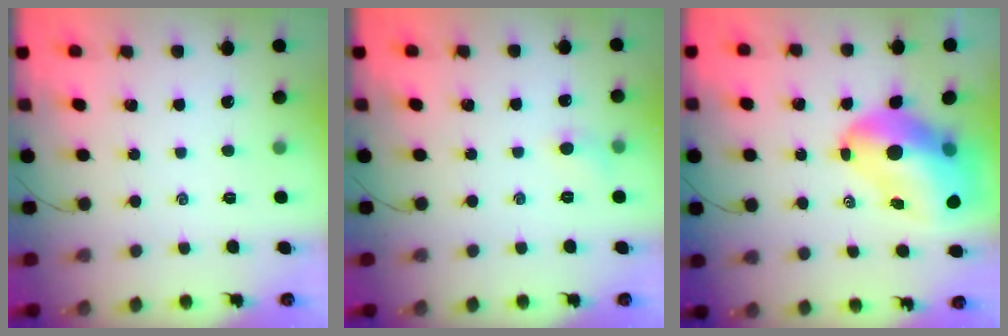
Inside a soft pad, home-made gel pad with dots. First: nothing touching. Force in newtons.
{"total": 4.6, "press": 4.4, "slide": 1.5}
{"total": 15.3, "press": 14.6, "slide": 4.5}